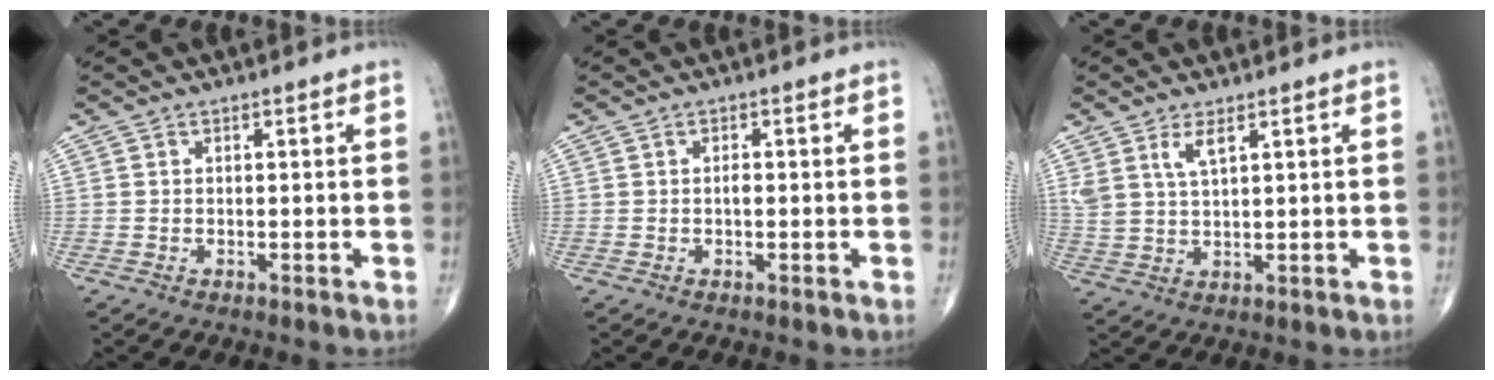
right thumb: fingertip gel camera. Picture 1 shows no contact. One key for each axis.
{"total": 0.9, "fx": -0.1, "fy": 0.4, "fz": 0.8, "tx": -0.013, "ty": 0.000, "tz": -0.003}
{"total": 4.4, "fx": 2.5, "fy": 1.4, "fz": 3.3, "tx": -0.070, "ty": -0.013, "tz": 0.057}